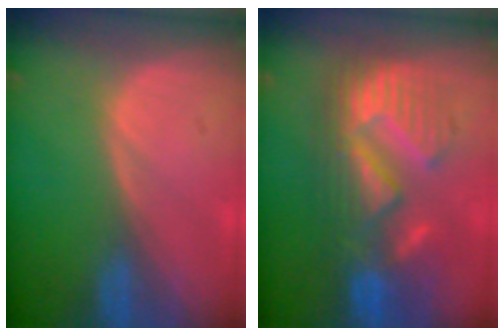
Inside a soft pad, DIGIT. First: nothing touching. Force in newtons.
{"total": 10.4, "press": 10.4, "slide": 0.7}